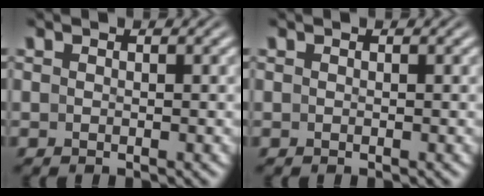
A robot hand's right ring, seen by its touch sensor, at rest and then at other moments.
{"total": 0.0}